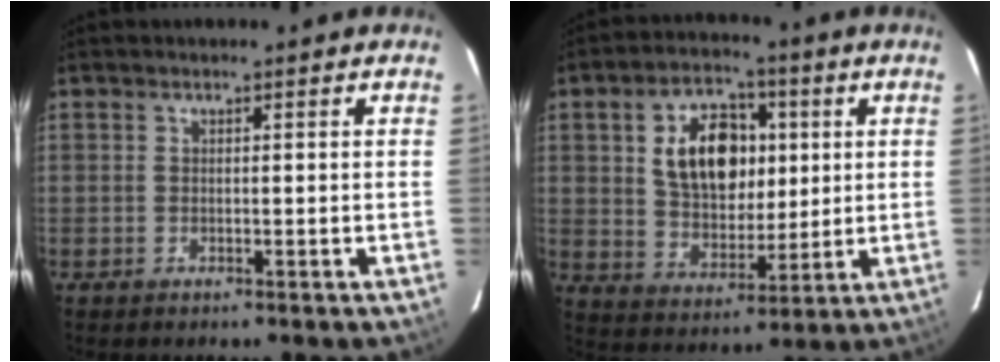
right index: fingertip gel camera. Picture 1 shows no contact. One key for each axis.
{"total": 13.9, "fx": 3.1, "fy": 9.1, "fz": 10.1, "tx": -0.177, "ty": 0.023, "tz": 0.064}